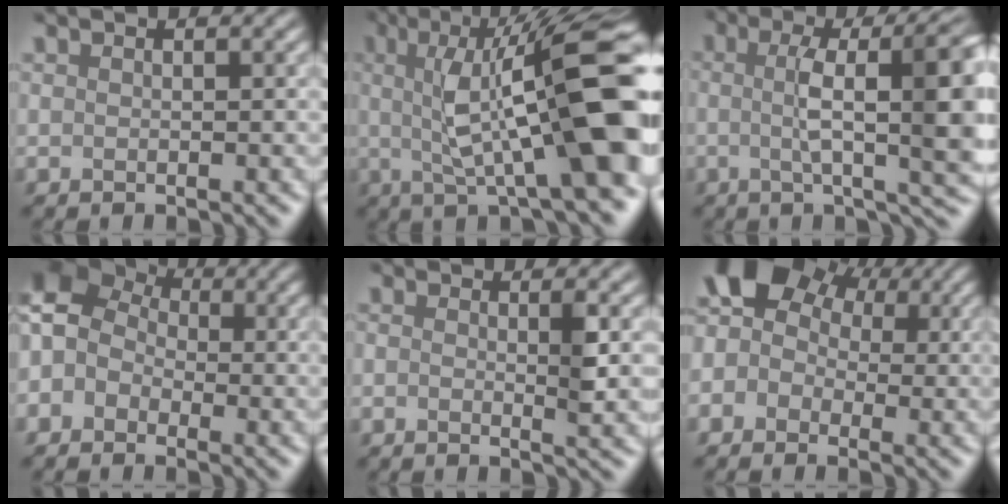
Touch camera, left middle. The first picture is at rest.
{"total": 11.3, "force": [0.5, 1.9, 11.1], "torque": [-0.180, 0.017, 0.027]}
{"total": 8.3, "force": [0.7, 1.2, 8.2], "torque": [-0.118, 0.017, 0.031]}
{"total": 4.5, "force": [-1.6, 3.7, 1.9], "torque": [-0.068, 0.014, -0.013]}
{"total": 1.2, "force": [-0.7, -0.8, 0.6], "torque": [-0.032, -0.006, 0.006]}
{"total": 5.5, "force": [0.7, 4.3, 3.4], "torque": [-0.091, 0.009, 0.031]}